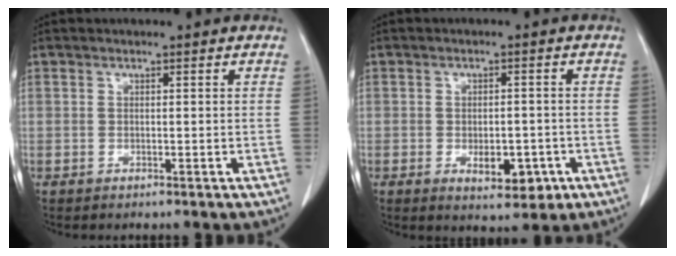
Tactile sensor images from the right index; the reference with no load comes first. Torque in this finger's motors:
{"motor_torque": [0.23, -0.13, 0.11, 0.04]}